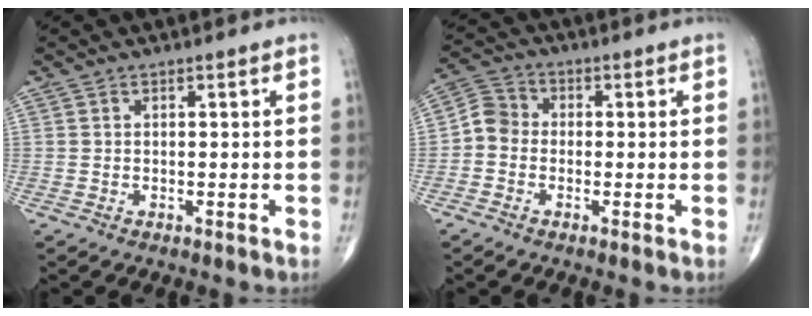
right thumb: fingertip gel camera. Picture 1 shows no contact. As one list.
[{"total": 4.6, "force": [-1.1, 4.0, 2.1], "torque": [-0.024, 0.016, -0.038]}]